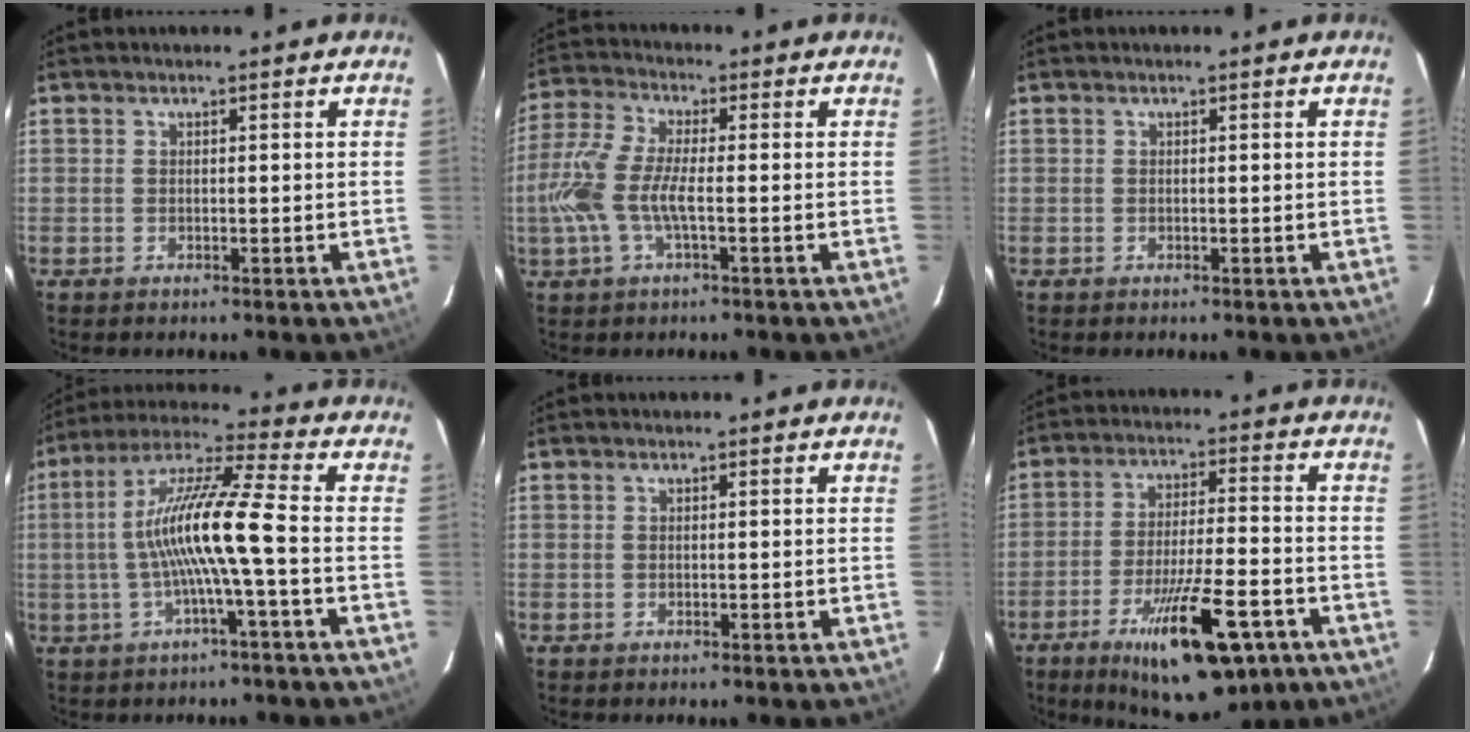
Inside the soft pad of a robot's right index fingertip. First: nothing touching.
{"total": 10.1, "force": [-2.0, 2.8, 9.5], "torque": [-0.217, -0.001, -0.039]}
{"total": 0.0}
{"total": 12.6, "force": [-1.9, -0.4, 12.5], "torque": [-0.238, 0.013, -0.036]}
{"total": 0.0}
{"total": 19.4, "force": [-11.1, 5.4, 14.9], "torque": [-0.252, -0.029, -0.164]}